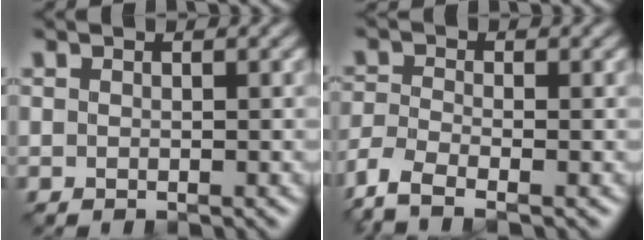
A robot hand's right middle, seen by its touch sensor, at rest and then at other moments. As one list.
[{"total": 3.7, "force": [-2.8, 0.9, 2.2], "torque": [-0.059, -0.010, -0.073]}]